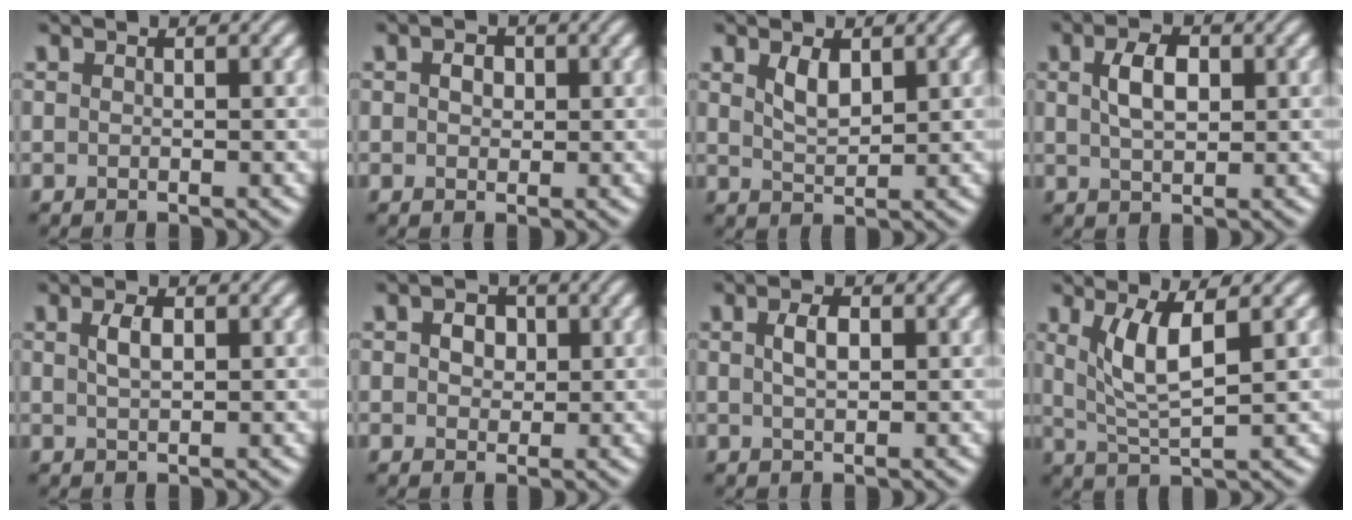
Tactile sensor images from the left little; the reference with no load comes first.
{"total": 1.5, "force": [0.3, 1.2, 0.9], "torque": [-0.017, 0.003, 0.002]}
{"total": 2.3, "force": [1.2, 1.0, 1.6], "torque": [-0.035, -0.003, 0.027]}
{"total": 3.6, "force": [0.9, 2.0, 2.8], "torque": [-0.060, 0.005, 0.018]}
{"total": 1.9, "force": [0.6, 0.9, 1.5], "torque": [-0.034, 0.002, 0.014]}
{"total": 2.7, "force": [0.8, 2.1, 1.6], "torque": [-0.028, 0.005, 0.002]}
{"total": 2.2, "force": [0.6, 1.1, 1.8], "torque": [-0.039, 0.003, 0.011]}
{"total": 4.4, "force": [1.5, 1.1, 4.0], "torque": [-0.086, -0.005, 0.033]}